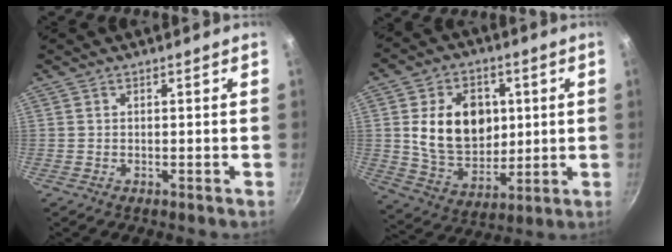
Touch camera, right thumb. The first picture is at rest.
{"total": 16.7, "force": [2.6, 12.4, 10.9], "torque": [-0.150, -0.008, 0.052]}